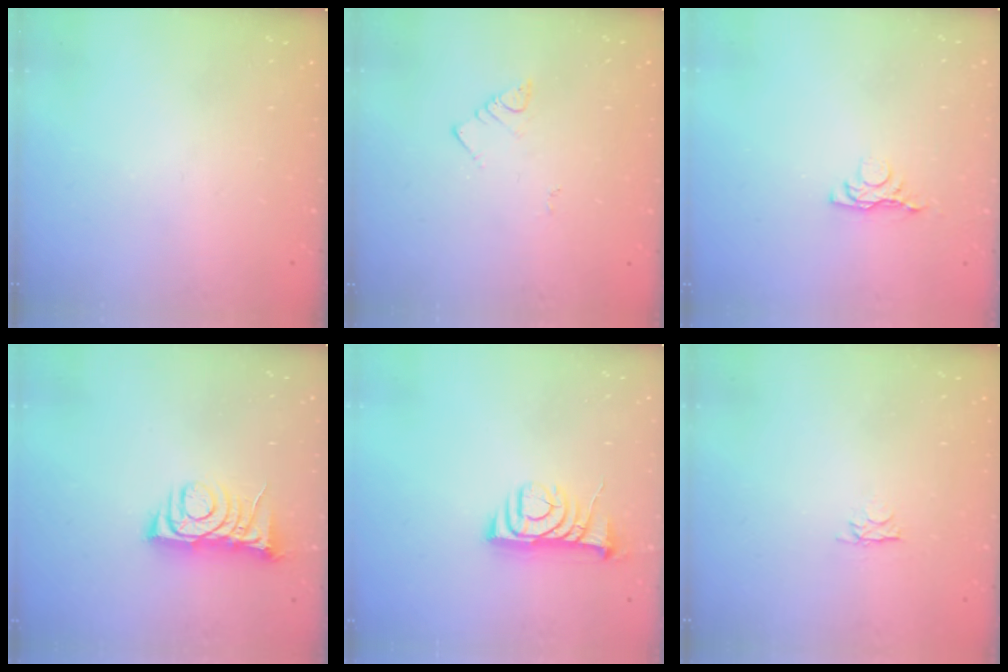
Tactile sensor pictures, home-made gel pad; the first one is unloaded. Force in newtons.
{"total": 3.1, "press": 3.1, "slide": 0.5}
{"total": 3.7, "press": 3.7, "slide": 0.7}
{"total": 7.1, "press": 7.0, "slide": 1.0}
{"total": 8.2, "press": 8.2, "slide": 0.6}
{"total": 2.8, "press": 2.7, "slide": 0.4}